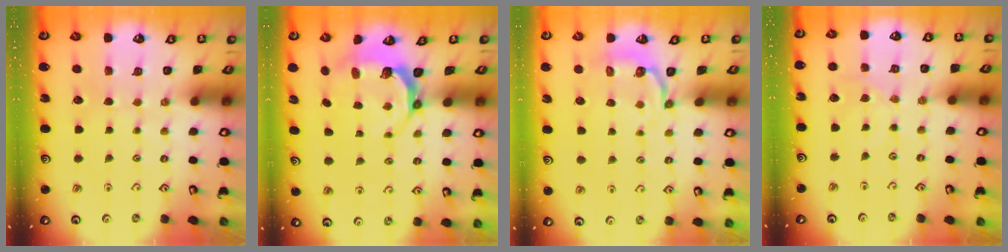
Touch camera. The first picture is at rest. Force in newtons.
{"total": 6.6, "press": 5.3, "slide": 3.9}
{"total": 4.4, "press": 3.8, "slide": 2.3}
{"total": 0.6, "press": 0.5, "slide": 0.2}